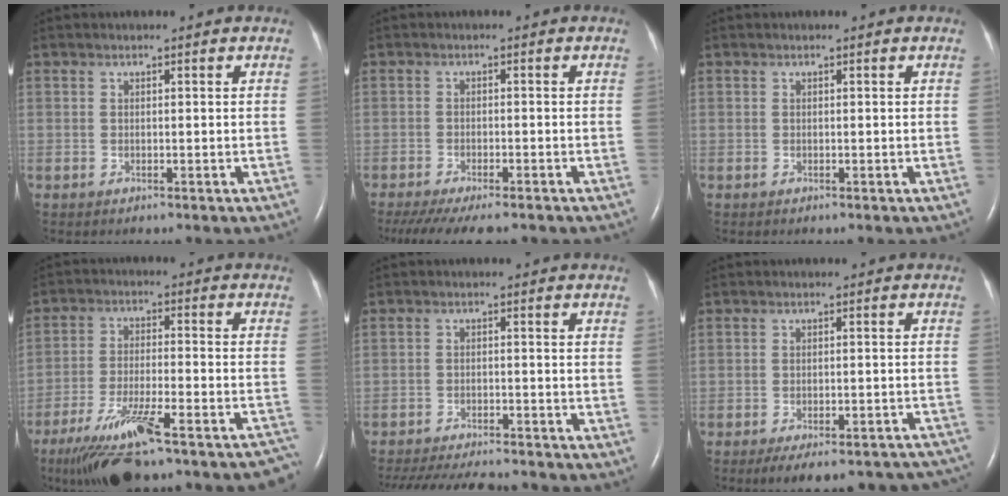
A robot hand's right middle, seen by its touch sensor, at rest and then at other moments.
{"total": 11.4, "force": [-9.4, 2.6, 5.9], "torque": [-0.103, -0.021, -0.136]}
{"total": 0.0}
{"total": 18.3, "force": [-14.1, 3.1, 11.4], "torque": [-0.127, 0.001, -0.220]}
{"total": 14.8, "force": [-13.4, 2.7, 5.8], "torque": [-0.124, -0.021, -0.190]}
{"total": 18.1, "force": [-16.1, 5.0, 6.8], "torque": [-0.059, 0.015, -0.187]}